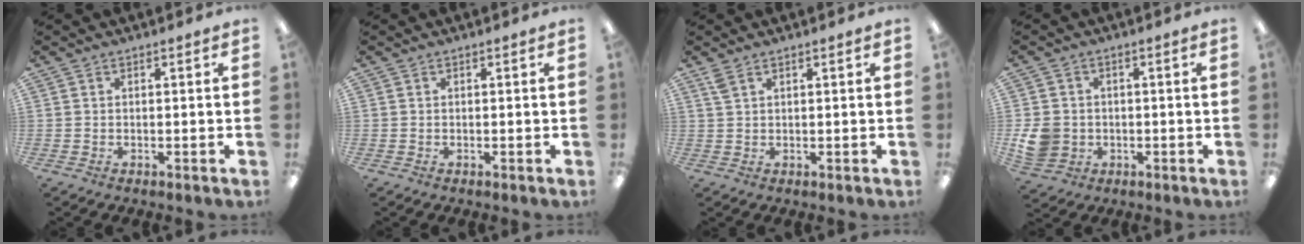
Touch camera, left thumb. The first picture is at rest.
{"total": 0.0}
{"total": 2.1, "force": [1.4, 0.9, 1.2], "torque": [-0.028, 0.001, 0.026]}
{"total": 6.8, "force": [-0.9, 6.1, 2.9], "torque": [-0.074, 0.010, -0.016]}